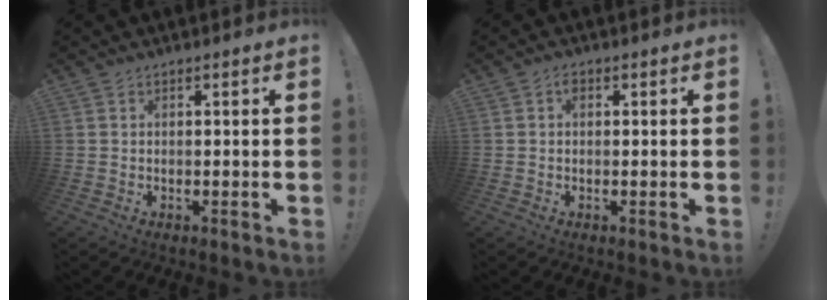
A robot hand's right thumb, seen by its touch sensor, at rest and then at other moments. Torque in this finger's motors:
{"motor_torque": [0.20, 0.13, 0.36, -0.23, 0.00]}